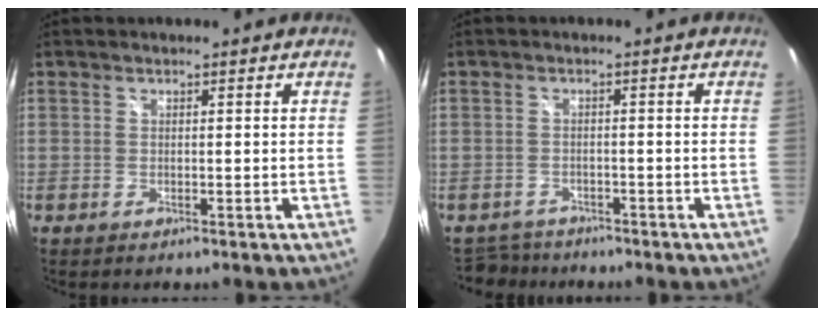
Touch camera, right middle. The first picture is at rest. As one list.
[{"total": 4.3, "force": [-3.8, 2.0, 0.2], "torque": [-0.017, 0.001, -0.066]}]